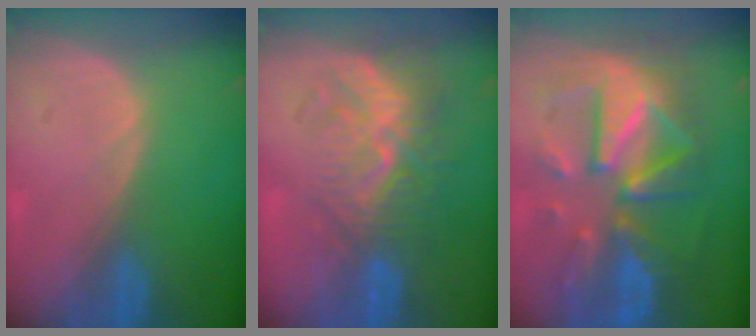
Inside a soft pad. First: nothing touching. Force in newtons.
{"total": 9.6, "press": 8.5, "slide": 4.5}
{"total": 12.4, "press": 12.3, "slide": 1.2}